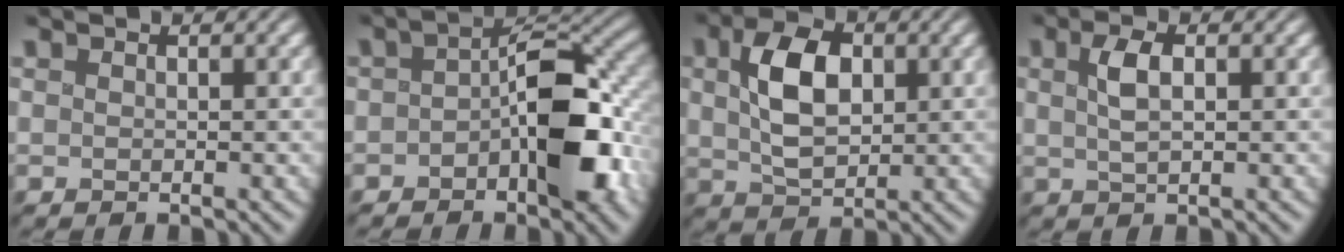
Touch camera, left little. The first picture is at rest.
{"total": 8.1, "force": [-2.6, 4.0, 6.5], "torque": [-0.102, 0.009, -0.028]}
{"total": 4.9, "force": [0.4, 2.9, 3.9], "torque": [-0.094, 0.004, 0.024]}
{"total": 1.7, "force": [-0.1, 0.4, 1.6], "torque": [-0.054, 0.001, 0.018]}